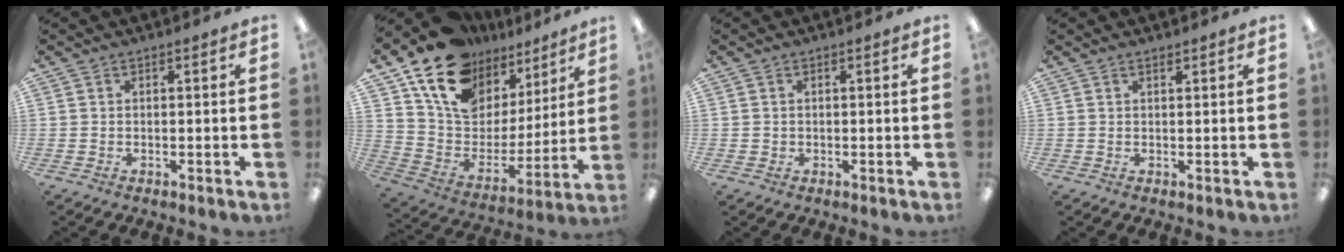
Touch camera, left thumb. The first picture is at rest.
{"total": 18.0, "force": [12.9, 10.4, 7.0], "torque": [-0.138, -0.088, 0.237]}
{"total": 0.7, "force": [0.1, 0.6, -0.1], "torque": [0.001, 0.005, 0.001]}
{"total": 0.8, "force": [0.7, 0.2, 0.3], "torque": [-0.006, 0.000, 0.013]}